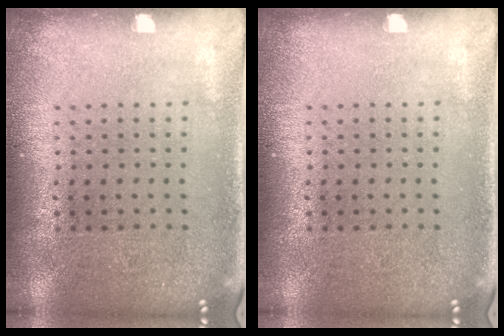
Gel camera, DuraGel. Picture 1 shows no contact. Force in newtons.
{"total": 0.0}